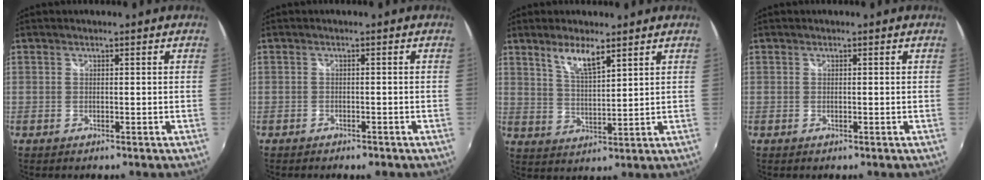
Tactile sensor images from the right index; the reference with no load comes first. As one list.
[{"total": 2.3, "force": [-1.8, 1.0, 0.8], "torque": [-0.023, -0.009, -0.028]}, {"total": 6.1, "force": [4.1, 1.3, 4.4], "torque": [-0.083, -0.002, 0.080]}, {"total": 0.0}]